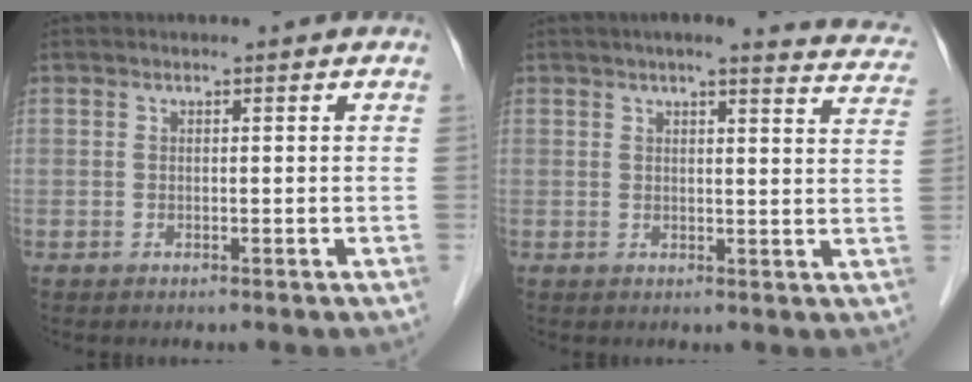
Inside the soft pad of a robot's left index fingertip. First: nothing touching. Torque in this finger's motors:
{"motor_torque": [0.56, -0.55, 0.09, 0.01]}